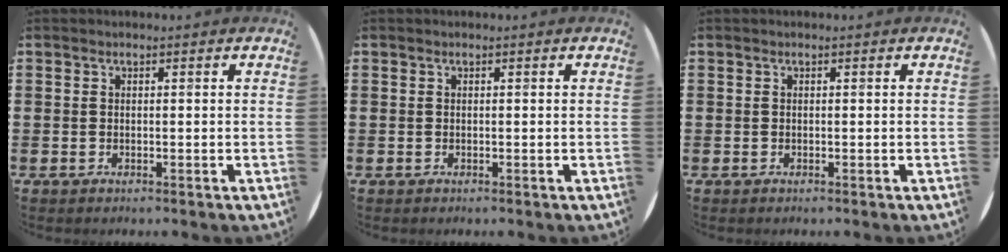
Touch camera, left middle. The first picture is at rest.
{"total": 0.0}
{"total": 0.0}